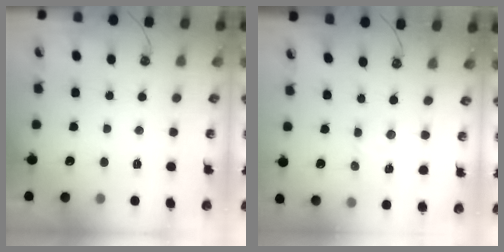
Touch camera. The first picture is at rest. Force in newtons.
{"total": 2.5, "press": 2.4, "slide": 0.4}